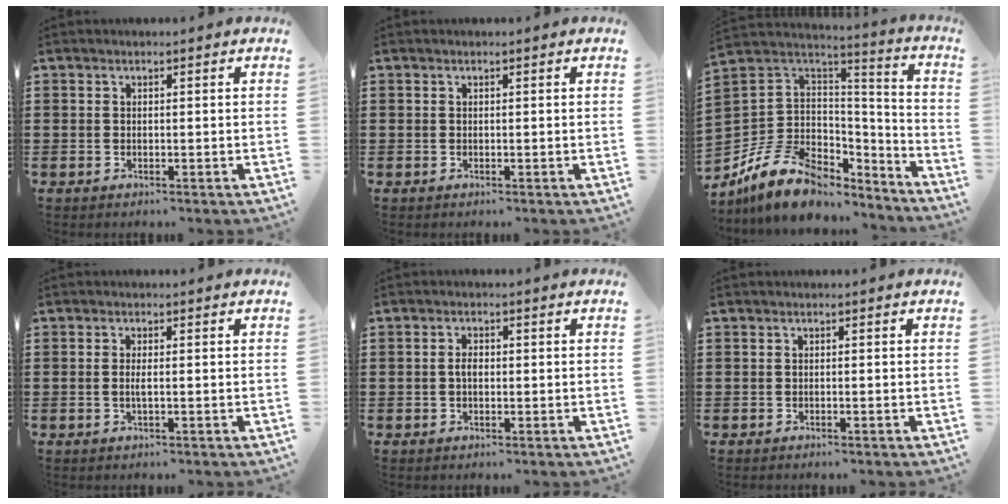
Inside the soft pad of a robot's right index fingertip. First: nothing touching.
{"total": 0.0}
{"total": 13.2, "force": [-6.5, 9.4, 6.4], "torque": [-0.160, 0.025, -0.115]}
{"total": 1.7, "force": [-0.2, 0.3, 1.6], "torque": [-0.039, -0.003, -0.007]}
{"total": 1.8, "force": [-0.1, 1.0, 1.6], "torque": [-0.030, 0.004, -0.004]}
{"total": 0.0}